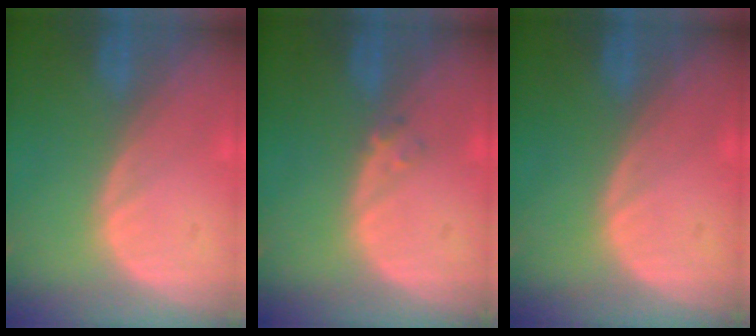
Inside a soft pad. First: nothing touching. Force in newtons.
{"total": 1.0, "press": 1.0, "slide": 0.2}
{"total": 0.0}